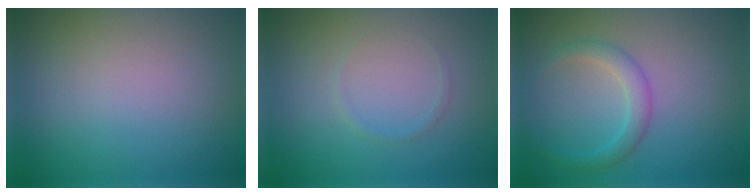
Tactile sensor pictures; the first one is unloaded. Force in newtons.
{"total": 0.5, "press": 0.5, "slide": 0.0}
{"total": 2.2, "press": 2.2, "slide": 0.0}